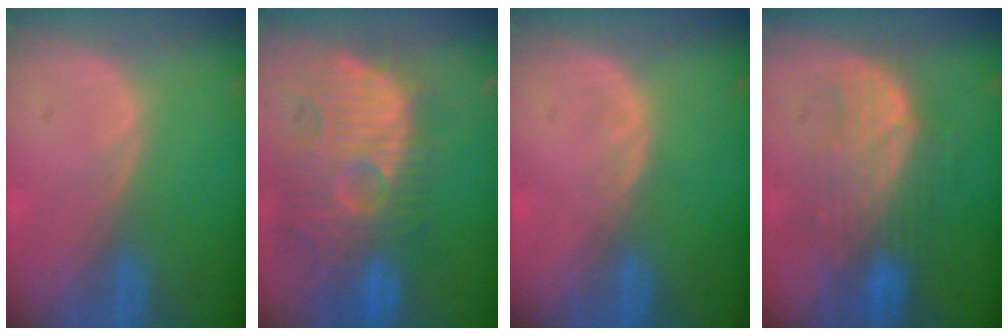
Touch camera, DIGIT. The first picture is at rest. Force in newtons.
{"total": 13.8, "press": 12.3, "slide": 6.4}
{"total": 0.9, "press": 0.9, "slide": 0.2}
{"total": 7.7, "press": 7.6, "slide": 0.8}